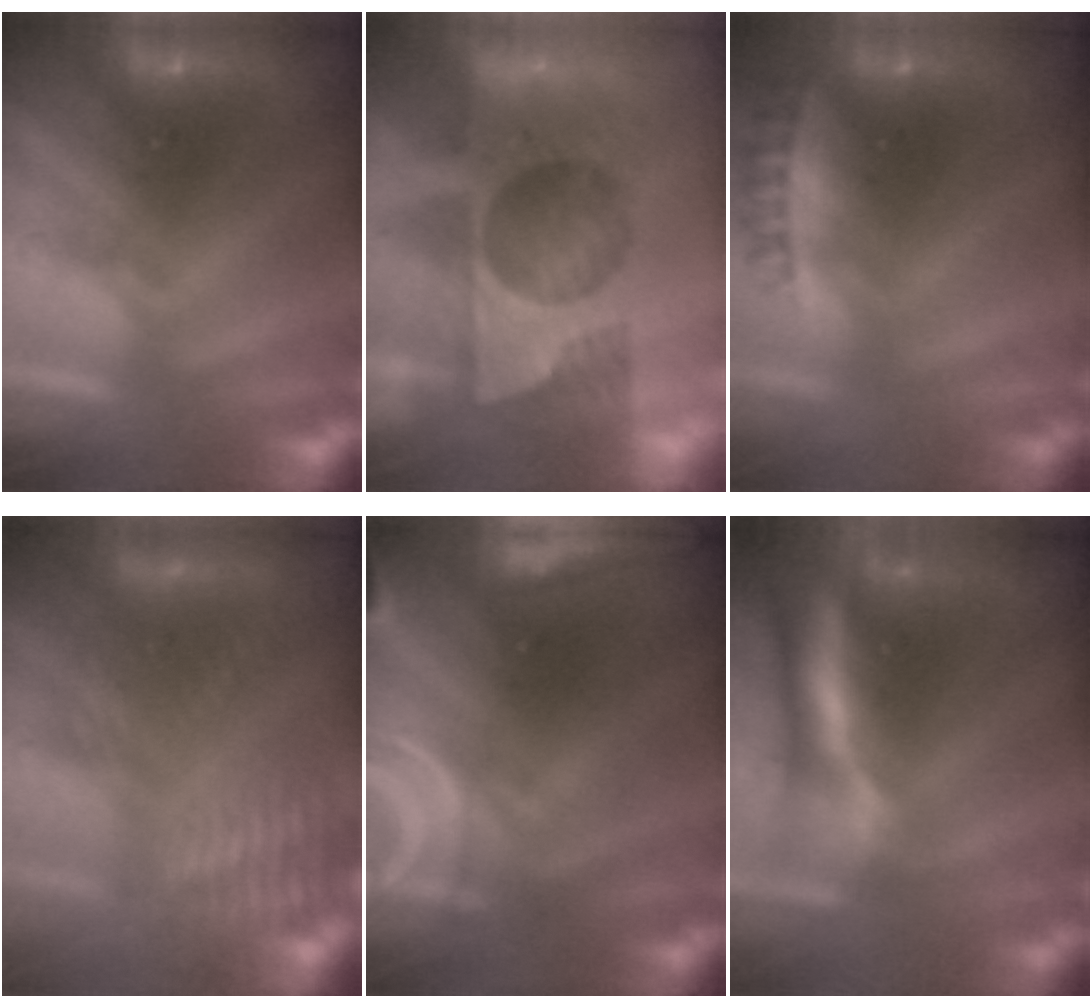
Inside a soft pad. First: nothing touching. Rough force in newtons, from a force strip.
{"total": 11.8}
{"total": 2.5}
{"total": 4.6}
{"total": 9.0}
{"total": 7.1}